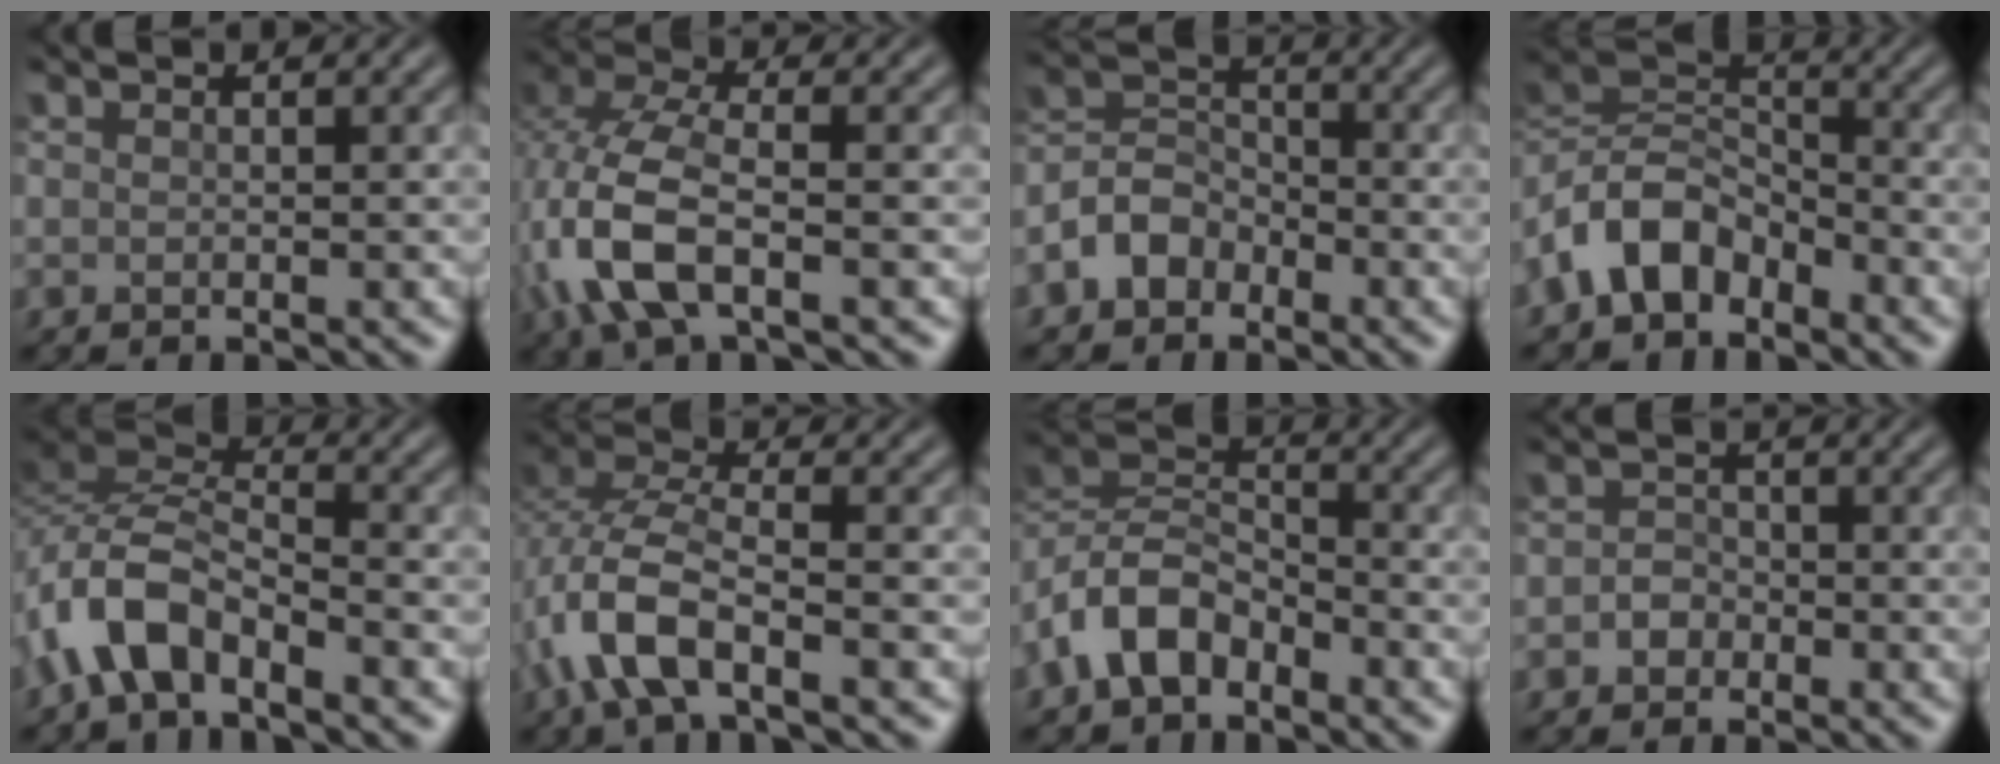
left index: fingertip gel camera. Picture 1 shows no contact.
{"total": 8.0, "force": [-2.1, 3.9, 6.6], "torque": [-0.167, 0.008, -0.055]}
{"total": 3.6, "force": [-2.1, 2.6, 1.1], "torque": [-0.023, 0.011, -0.050]}
{"total": 6.7, "force": [-3.6, 4.3, 3.6], "torque": [-0.071, 0.012, -0.085]}
{"total": 6.1, "force": [-3.7, 2.8, 3.9], "torque": [-0.074, 0.008, -0.082]}
{"total": 7.3, "force": [-2.9, 3.3, 5.8], "torque": [-0.132, 0.008, -0.067]}
{"total": 6.1, "force": [-3.4, 3.8, 3.4], "torque": [-0.069, 0.010, -0.081]}
{"total": 1.5, "force": [-0.6, 1.3, 0.3], "torque": [0.000, 0.009, -0.014]}